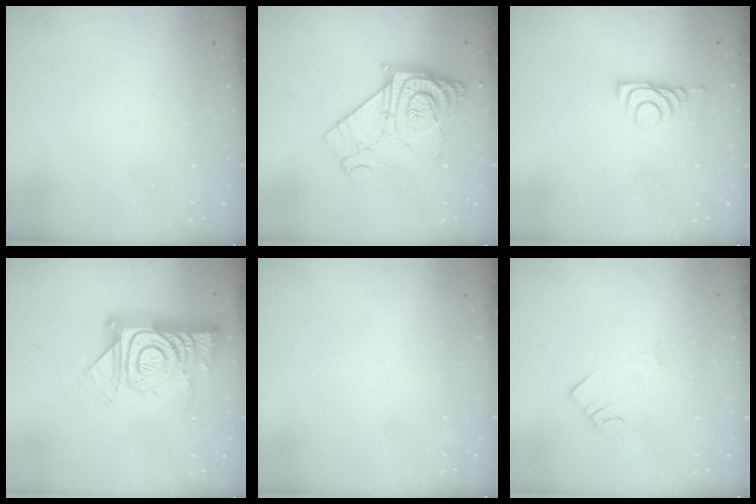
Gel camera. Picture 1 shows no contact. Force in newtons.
{"total": 14.9, "press": 14.8, "slide": 1.0}
{"total": 6.0, "press": 5.9, "slide": 0.8}
{"total": 16.9, "press": 16.9, "slide": 1.2}
{"total": 1.6, "press": 1.6, "slide": 0.1}
{"total": 2.8, "press": 2.8, "slide": 0.4}